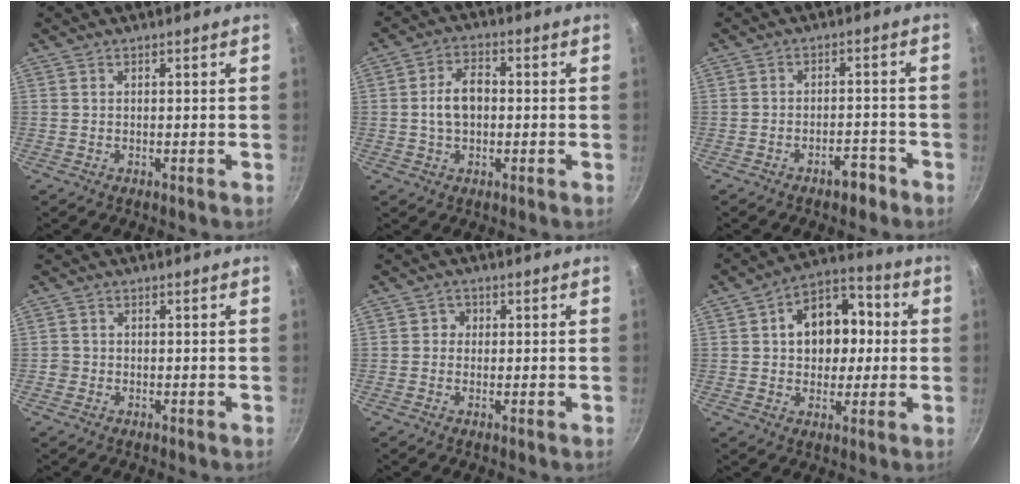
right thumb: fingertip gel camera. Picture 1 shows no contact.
{"total": 6.8, "force": [-0.2, 4.4, 5.2], "torque": [-0.078, 0.019, -0.009]}
{"total": 4.1, "force": [-2.9, 1.8, 2.2], "torque": [-0.014, 0.031, -0.033]}
{"total": 1.3, "force": [-0.5, 1.1, 0.2], "torque": [-0.001, 0.004, -0.008]}
{"total": 1.9, "force": [0.1, 1.9, 0.4], "torque": [0.008, 0.001, -0.005]}
{"total": 14.1, "force": [1.7, 10.6, 9.2], "torque": [-0.093, 0.027, 0.016]}